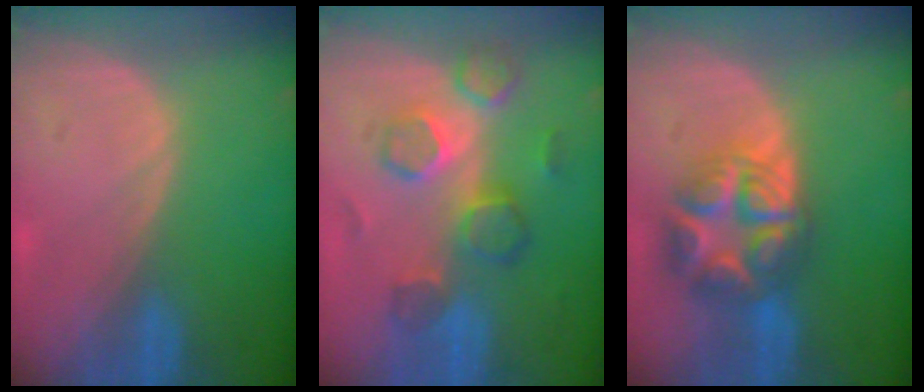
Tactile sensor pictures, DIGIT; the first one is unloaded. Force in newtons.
{"total": 8.0, "press": 7.8, "slide": 1.8}
{"total": 8.9, "press": 8.9, "slide": 0.5}